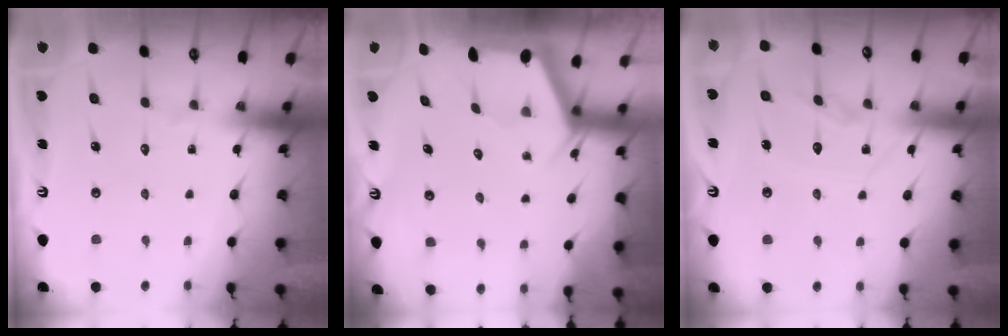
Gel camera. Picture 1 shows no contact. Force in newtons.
{"total": 1.9, "press": 1.9, "slide": 0.3}
{"total": 9.9, "press": 9.9, "slide": 0.1}